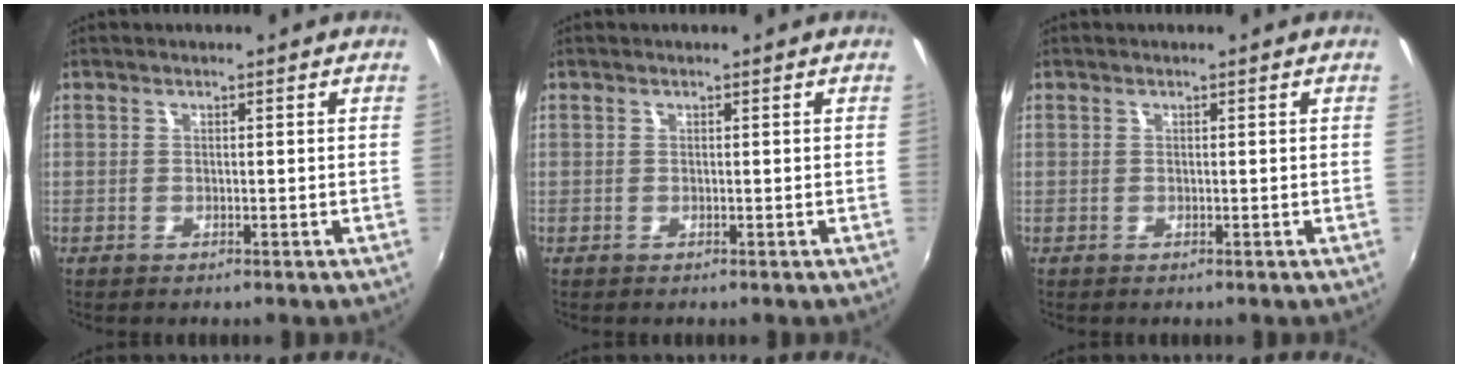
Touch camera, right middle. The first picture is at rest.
{"total": 0.0}
{"total": 0.0}